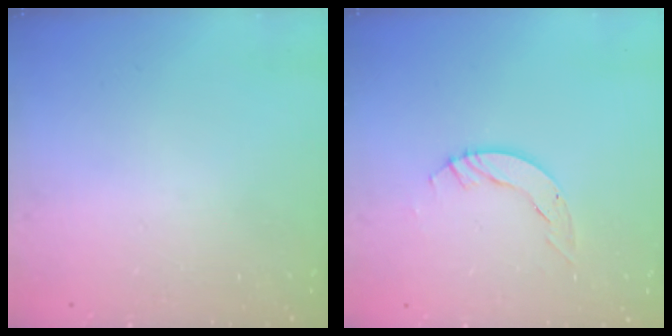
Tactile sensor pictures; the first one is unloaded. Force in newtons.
{"total": 4.9, "press": 4.9, "slide": 0.5}